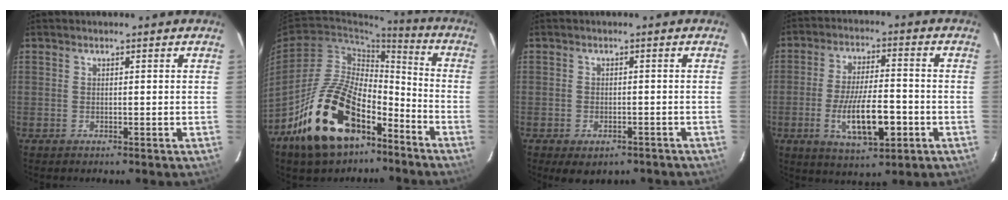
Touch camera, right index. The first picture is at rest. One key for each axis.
{"total": 21.0, "fx": -12.5, "fy": 10.9, "fz": 12.9, "tx": -0.239, "ty": 0.019, "tz": -0.200}
{"total": 6.2, "fx": -4.3, "fy": 3.2, "fz": 3.1, "tx": -0.063, "ty": -0.012, "tz": -0.051}
{"total": 12.4, "fx": -4.1, "fy": 3.9, "fz": 11.1, "tx": -0.212, "ty": -0.017, "tz": -0.063}